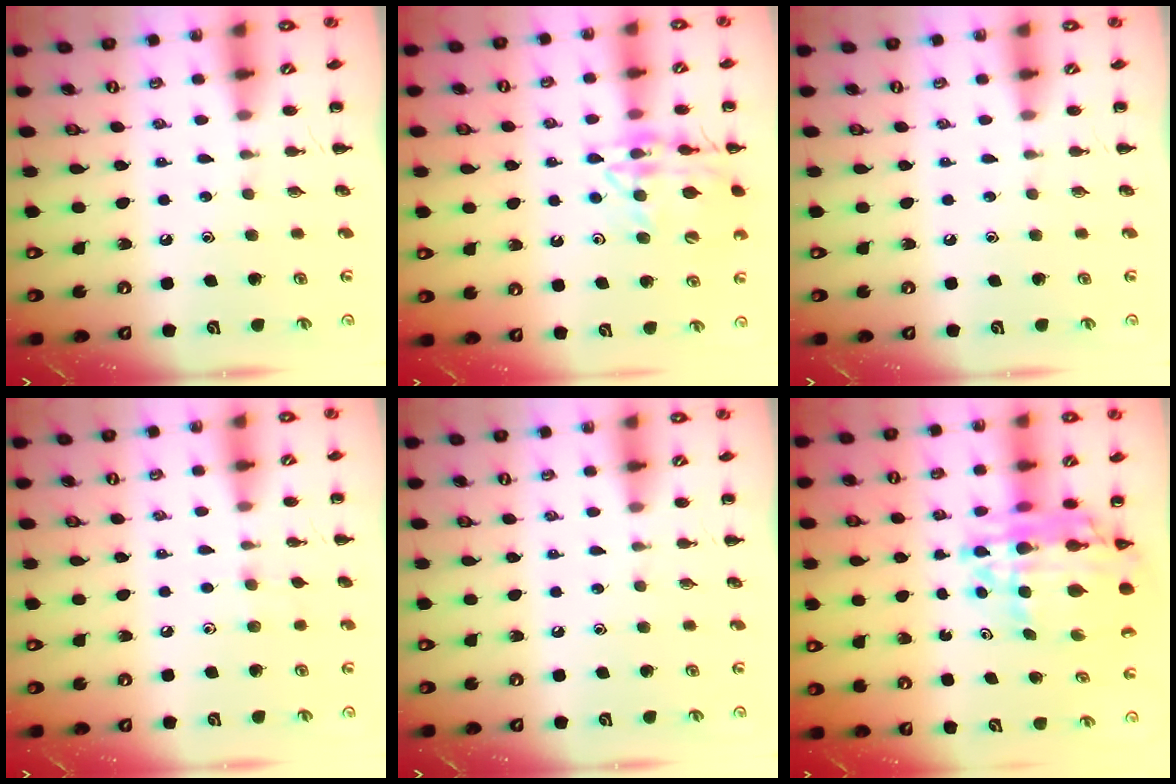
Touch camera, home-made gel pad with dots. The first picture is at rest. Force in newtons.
{"total": 15.6, "press": 15.5, "slide": 1.4}
{"total": 0.0}
{"total": 4.6, "press": 4.4, "slide": 1.5}
{"total": 0.0}
{"total": 14.2, "press": 13.6, "slide": 4.3}